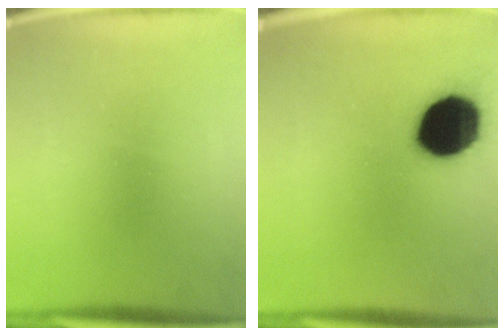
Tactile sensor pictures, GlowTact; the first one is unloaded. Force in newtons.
{"total": 19.3}